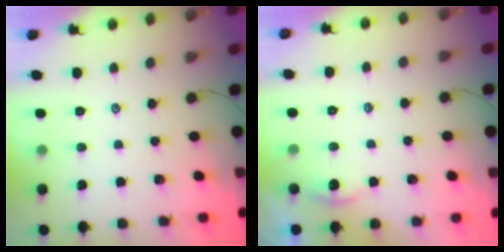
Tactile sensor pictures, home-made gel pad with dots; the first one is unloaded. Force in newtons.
{"total": 2.0, "press": 2.0, "slide": 0.1}